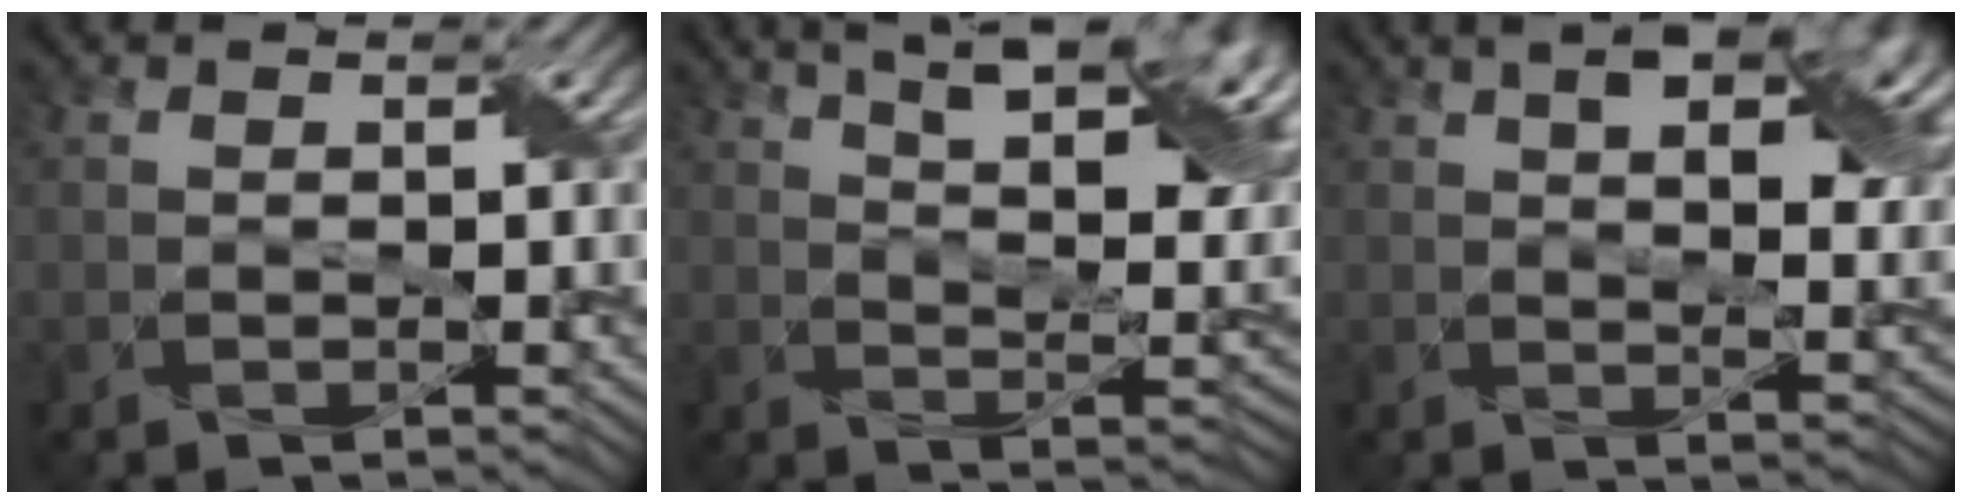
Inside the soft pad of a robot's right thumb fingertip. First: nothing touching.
{"total": 16.2, "force": [8.5, 6.3, 12.3], "torque": [-0.178, 0.027, 0.120]}
{"total": 12.5, "force": [5.1, 5.7, 9.9], "torque": [-0.137, 0.016, 0.066]}